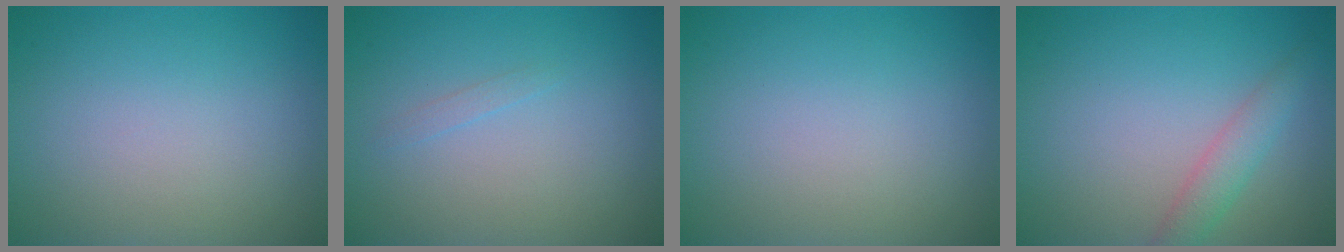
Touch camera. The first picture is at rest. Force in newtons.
{"total": 0.5, "press": 0.5, "slide": 0.1}
{"total": 0.0}
{"total": 2.2, "press": 2.2, "slide": 0.1}